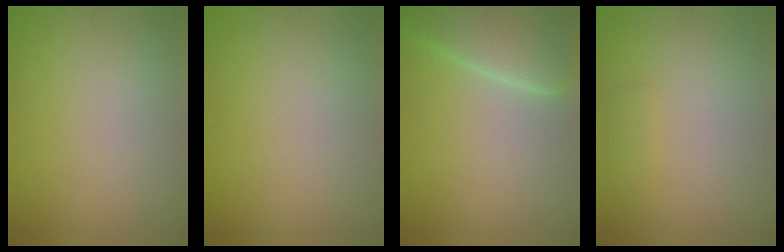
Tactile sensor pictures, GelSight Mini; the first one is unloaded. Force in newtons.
{"total": 0.0}
{"total": 6.2, "press": 6.2, "slide": 0.2}
{"total": 0.8, "press": 0.8, "slide": 0.1}